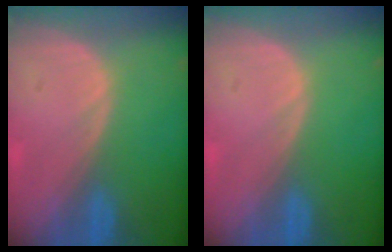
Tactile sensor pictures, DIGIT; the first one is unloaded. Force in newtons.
{"total": 0.0}